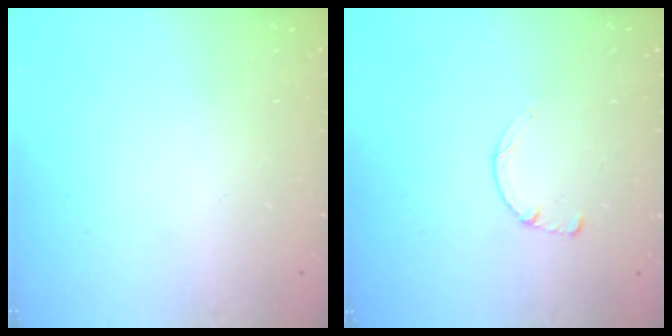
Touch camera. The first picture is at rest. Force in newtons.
{"total": 2.6, "press": 2.5, "slide": 0.3}